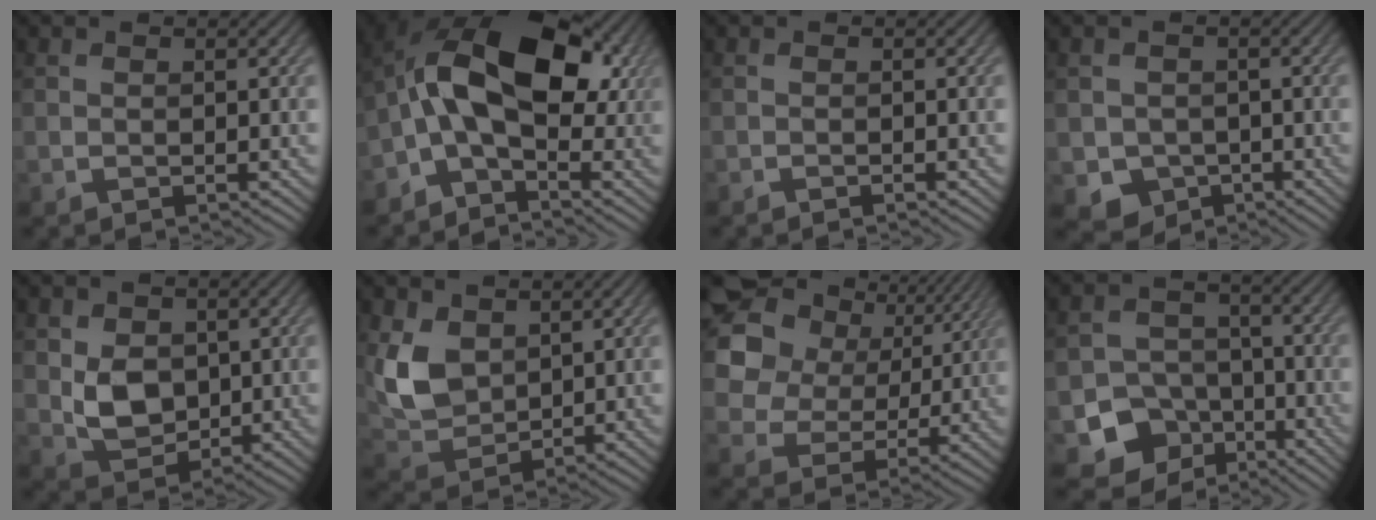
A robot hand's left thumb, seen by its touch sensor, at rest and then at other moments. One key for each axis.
{"total": 13.0, "fx": -0.1, "fy": 7.2, "fz": 10.9, "tx": -0.198, "ty": 0.025, "tz": -0.020}
{"total": 0.6, "fx": -0.6, "fy": 0.0, "fz": 0.2, "tx": -0.003, "ty": -0.001, "tz": -0.011}
{"total": 4.3, "fx": -1.7, "fy": 3.7, "fz": 1.4, "tx": -0.037, "ty": -0.016, "tz": -0.035}
{"total": 5.5, "fx": 0.7, "fy": 4.3, "fz": 3.5, "tx": -0.077, "ty": -0.009, "tz": 0.020}
{"total": 7.0, "fx": 2.8, "fy": 4.9, "fz": 4.2, "tx": -0.106, "ty": -0.011, "tz": 0.059}
{"total": 14.6, "fx": 5.7, "fy": 11.2, "fz": 7.4, "tx": -0.217, "ty": 0.037, "tz": 0.098}
{"total": 8.5, "fx": -4.4, "fy": 6.7, "fz": 2.7, "tx": -0.056, "ty": -0.021, "tz": -0.086}